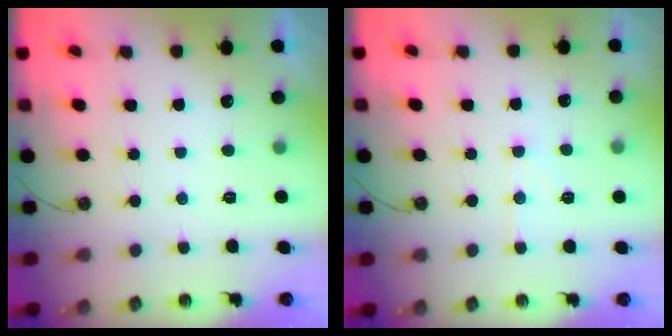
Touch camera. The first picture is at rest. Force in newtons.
{"total": 5.3, "press": 5.3, "slide": 0.4}